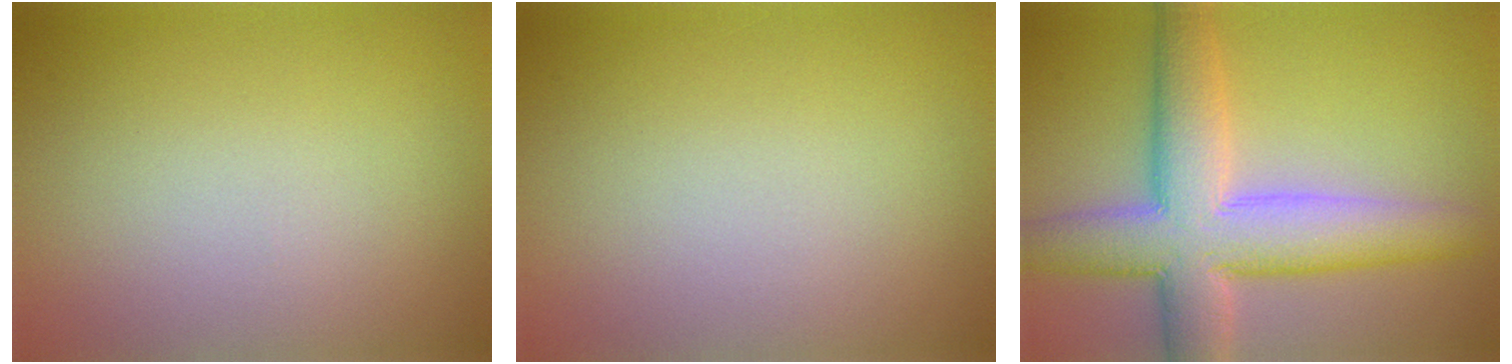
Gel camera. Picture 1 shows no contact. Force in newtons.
{"total": 0.0}
{"total": 8.8, "press": 8.8, "slide": 0.6}